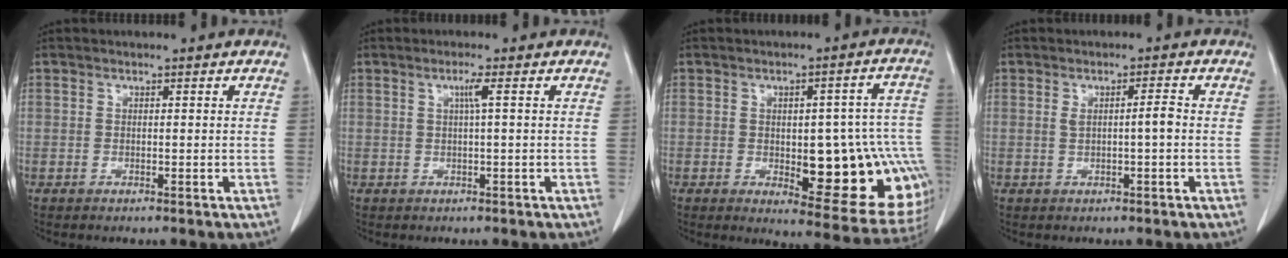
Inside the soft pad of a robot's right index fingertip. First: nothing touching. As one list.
[{"total": 1.7, "force": [0.5, -0.4, 1.6], "torque": [-0.036, -0.001, 0.009]}, {"total": 18.6, "force": [-3.5, 6.3, 17.2], "torque": [-0.126, 0.030, -0.020]}, {"total": 2.5, "force": [0.0, 0.2, 2.5], "torque": [-0.044, 0.003, 0.004]}]